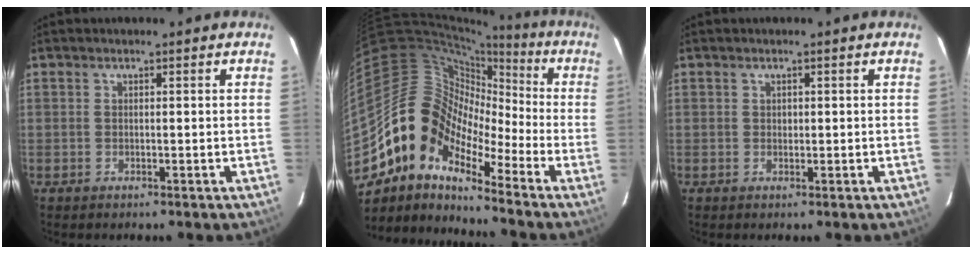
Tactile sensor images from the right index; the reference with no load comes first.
{"total": 13.1, "force": [-8.6, 7.5, 6.5], "torque": [-0.104, 0.016, -0.193]}
{"total": 0.6, "force": [0.1, 0.6, 0.1], "torque": [0.001, 0.002, 0.003]}